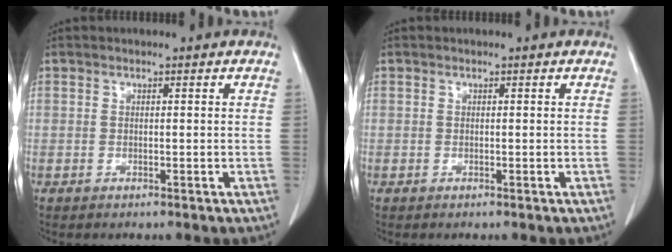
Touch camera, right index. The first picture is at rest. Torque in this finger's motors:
{"motor_torque": [0.00, 0.00, 0.00, 0.00]}